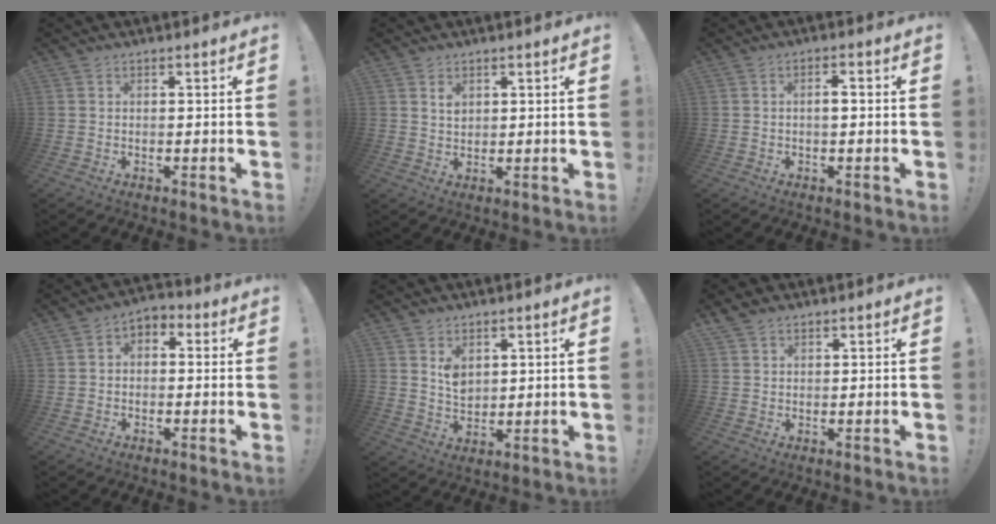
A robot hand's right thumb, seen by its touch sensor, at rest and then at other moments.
{"total": 2.3, "force": [1.4, 1.4, 1.1], "torque": [-0.013, -0.007, 0.024]}
{"total": 2.2, "force": [-0.4, 0.7, 2.0], "torque": [-0.032, 0.005, -0.009]}
{"total": 4.0, "force": [-1.6, 3.0, 2.1], "torque": [-0.032, 0.021, -0.028]}
{"total": 5.4, "force": [3.2, 3.5, 2.6], "torque": [-0.035, -0.021, 0.058]}
{"total": 2.7, "force": [2.1, 1.3, 1.0], "torque": [-0.021, -0.008, 0.041]}